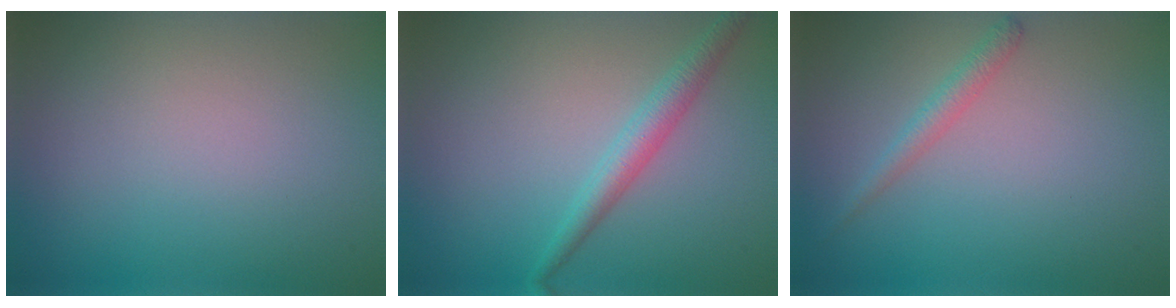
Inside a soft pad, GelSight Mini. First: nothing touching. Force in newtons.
{"total": 2.5, "press": 2.5, "slide": 0.1}
{"total": 1.6, "press": 1.6, "slide": 0.0}